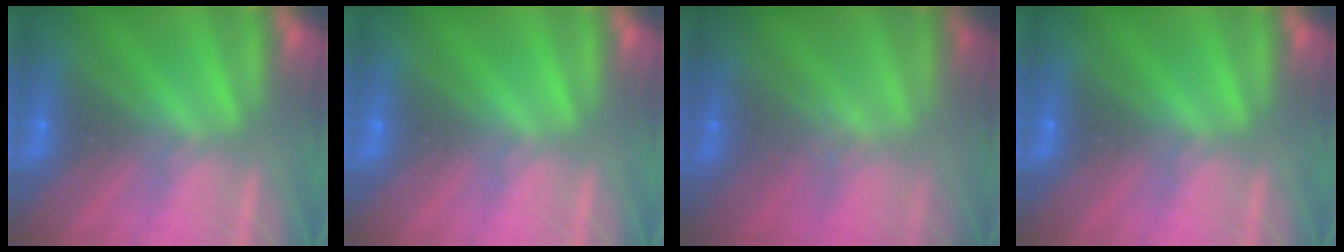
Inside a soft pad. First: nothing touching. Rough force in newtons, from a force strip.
{"total": 0.0}
{"total": 2.6}
{"total": 0.0}